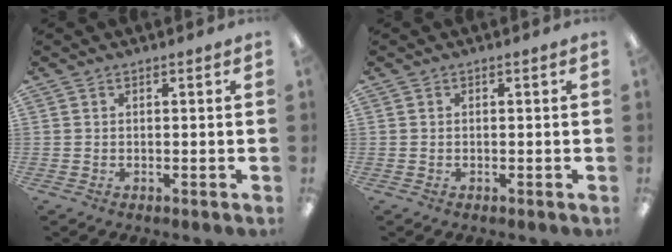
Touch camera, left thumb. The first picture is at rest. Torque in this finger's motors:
{"motor_torque": [0.00, 0.00, -0.01, 0.03, 0.00]}